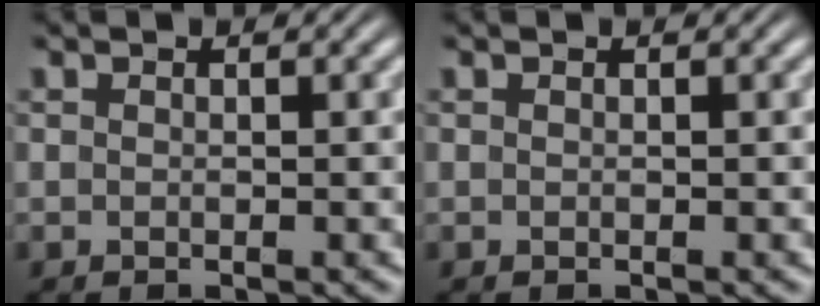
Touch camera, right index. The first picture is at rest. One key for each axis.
{"total": 0.0}